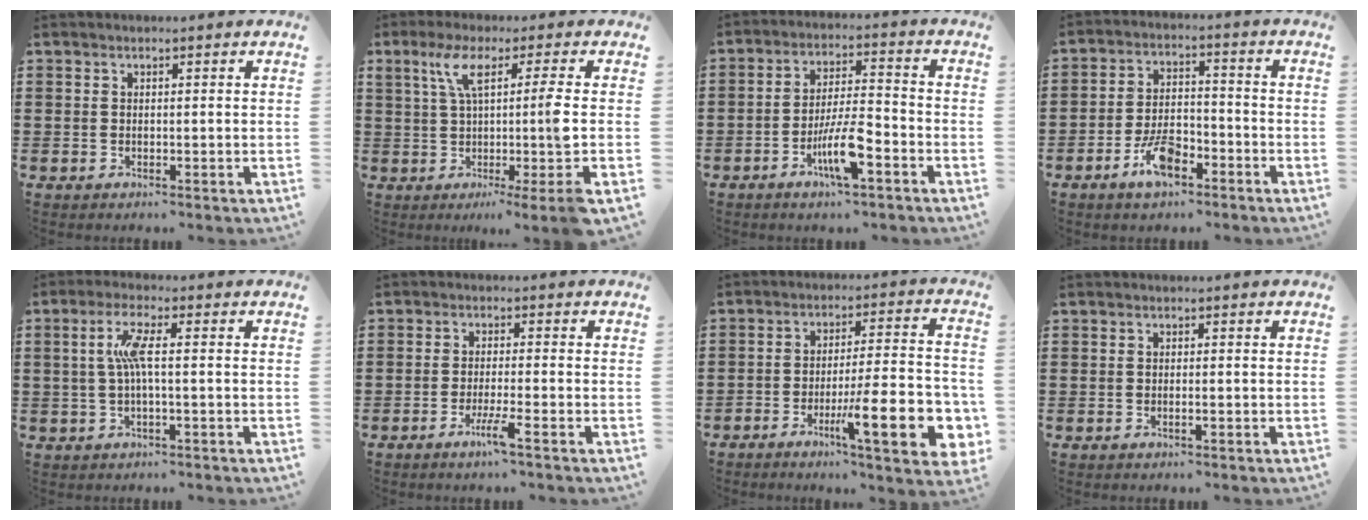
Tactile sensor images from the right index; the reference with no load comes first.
{"total": 10.9, "force": [1.7, -0.2, 10.8], "torque": [-0.202, 0.002, 0.021]}
{"total": 7.9, "force": [-3.8, 1.7, 6.7], "torque": [-0.134, -0.002, -0.071]}
{"total": 6.9, "force": [-3.9, 2.9, 4.9], "torque": [-0.102, 0.007, -0.074]}
{"total": 5.1, "force": [0.1, 0.5, 5.1], "torque": [-0.110, -0.005, -0.008]}
{"total": 4.2, "force": [-2.6, -0.3, 3.2], "torque": [-0.073, -0.018, -0.050]}
{"total": 14.0, "force": [-5.8, 3.0, 12.5], "torque": [-0.194, -0.003, -0.091]}
{"total": 0.6, "force": [-0.3, 0.0, 0.5], "torque": [-0.008, -0.003, -0.006]}